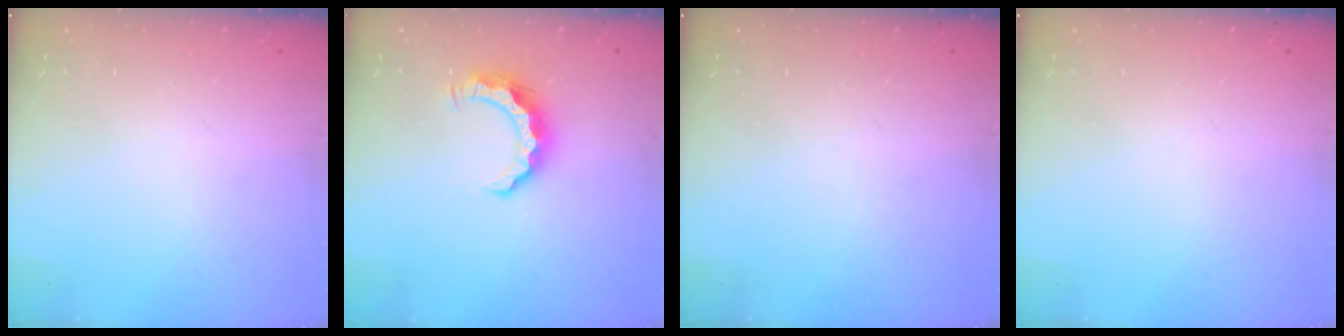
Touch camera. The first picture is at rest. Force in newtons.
{"total": 7.8, "press": 7.8, "slide": 0.6}
{"total": 0.0}
{"total": 0.0}